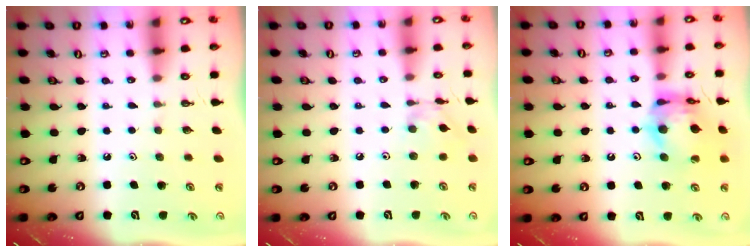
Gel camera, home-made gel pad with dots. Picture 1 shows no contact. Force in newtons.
{"total": 3.8, "press": 3.8, "slide": 0.1}
{"total": 13.6, "press": 13.5, "slide": 1.7}